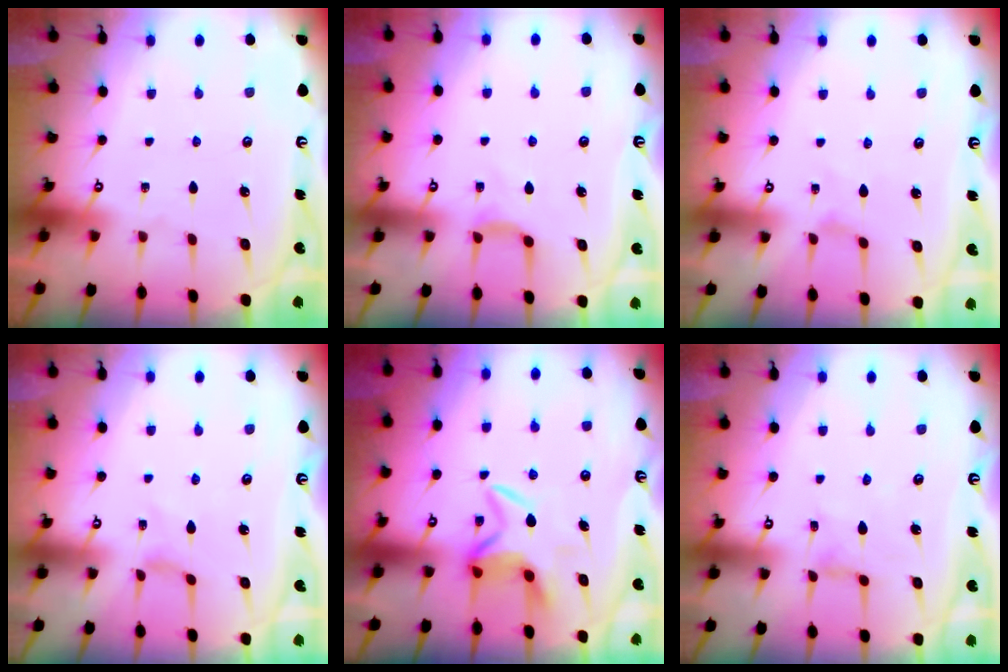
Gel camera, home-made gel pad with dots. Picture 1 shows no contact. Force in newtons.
{"total": 4.4, "press": 4.3, "slide": 0.6}
{"total": 0.0}
{"total": 0.0}
{"total": 6.1, "press": 6.1, "slide": 0.5}
{"total": 2.0, "press": 2.0, "slide": 0.3}